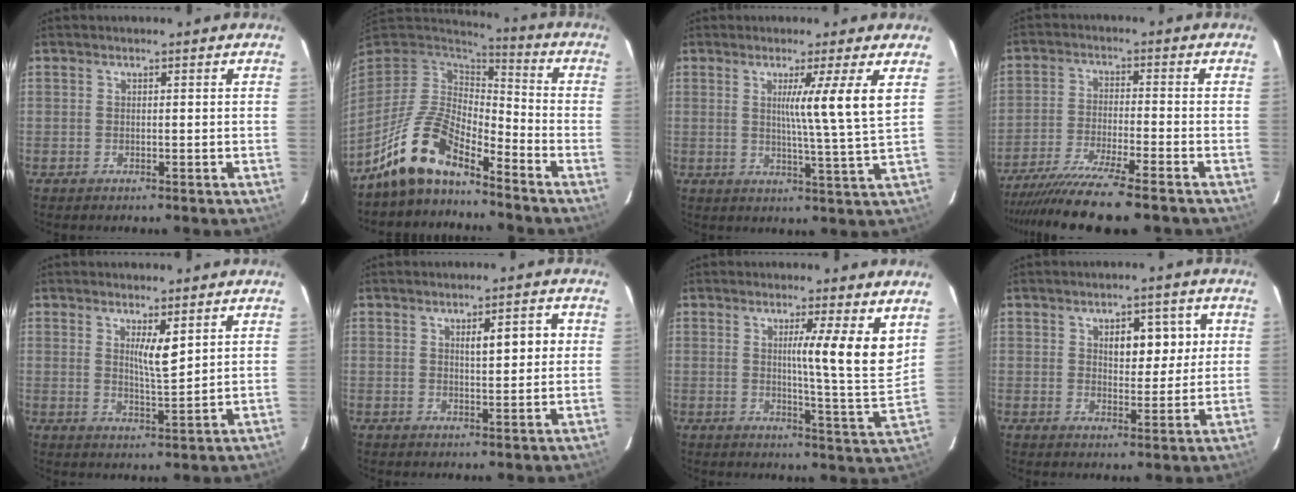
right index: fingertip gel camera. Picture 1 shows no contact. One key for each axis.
{"total": 11.2, "fx": -8.7, "fy": 3.5, "fz": 6.2, "tx": -0.133, "ty": 0.024, "tz": -0.167}
{"total": 7.7, "fx": 2.6, "fy": -2.6, "fz": 6.8, "tx": -0.112, "ty": -0.018, "tz": 0.044}
{"total": 13.5, "fx": -11.3, "fy": -0.6, "fz": 7.3, "tx": -0.115, "ty": -0.035, "tz": -0.183}
{"total": 4.1, "fx": 2.0, "fy": 0.4, "fz": 3.6, "tx": -0.064, "ty": -0.011, "tz": 0.038}
{"total": 4.6, "fx": 1.3, "fy": 1.2, "fz": 4.3, "tx": -0.066, "ty": 0.008, "tz": 0.021}
{"total": 9.0, "fx": 3.8, "fy": -0.9, "fz": 8.1, "tx": -0.108, "ty": -0.014, "tz": 0.053}
{"total": 6.3, "fx": 2.0, "fy": 3.2, "fz": 5.1, "tx": -0.065, "ty": 0.009, "tz": 0.033}